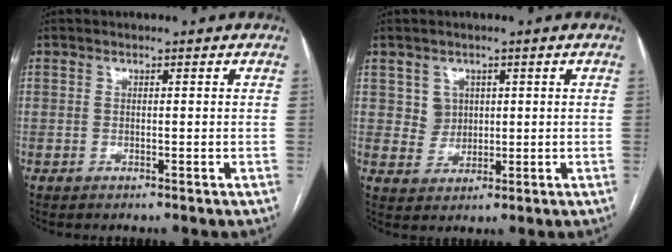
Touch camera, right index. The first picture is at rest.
{"total": 3.5, "force": [1.2, 3.2, 0.5], "torque": [-0.005, 0.007, 0.027]}